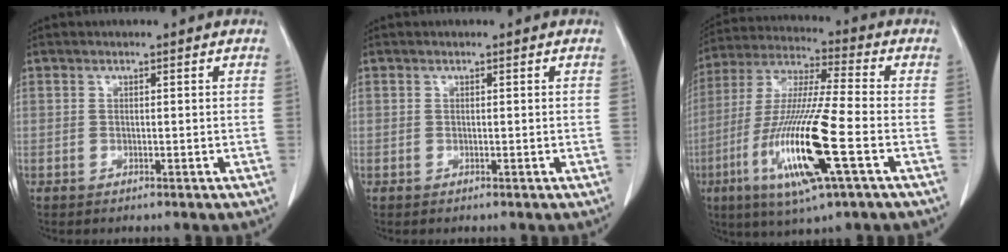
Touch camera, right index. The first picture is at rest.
{"total": 0.0}
{"total": 17.9, "force": [-5.8, 0.9, 16.9], "torque": [-0.350, -0.022, -0.107]}